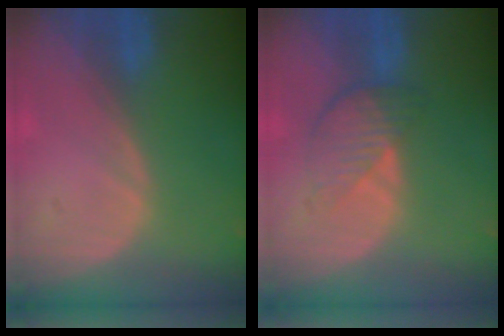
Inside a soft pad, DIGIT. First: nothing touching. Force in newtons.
{"total": 4.6, "press": 4.2, "slide": 2.0}